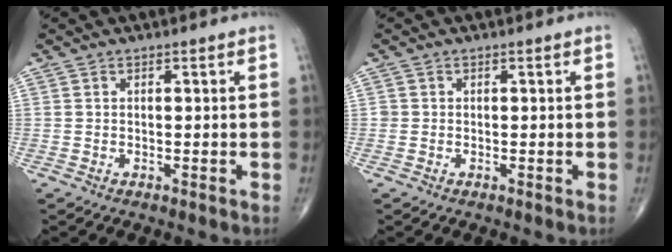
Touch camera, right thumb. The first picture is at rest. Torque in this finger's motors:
{"motor_torque": [0.02, 0.26, 0.19, -0.03, -0.02]}